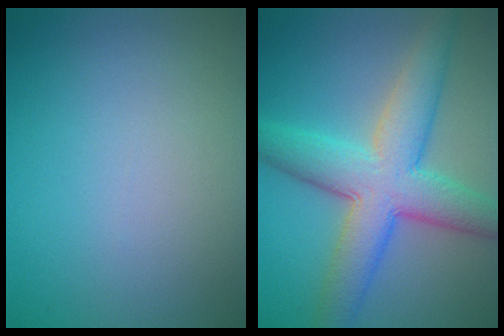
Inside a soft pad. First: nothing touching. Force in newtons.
{"total": 8.2, "press": 8.2, "slide": 0.3}